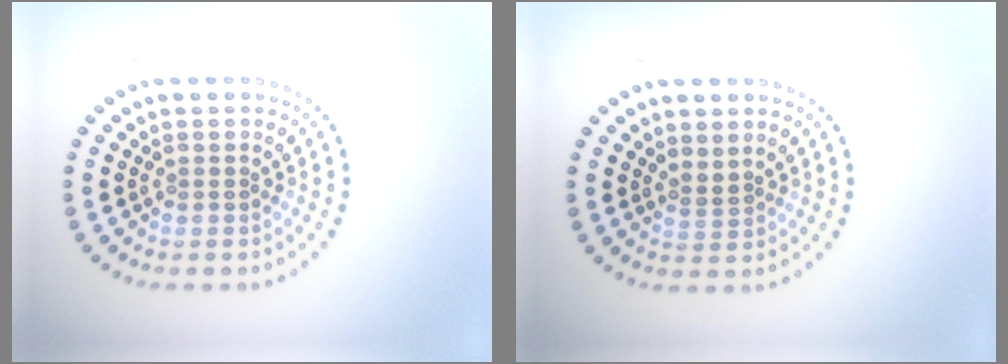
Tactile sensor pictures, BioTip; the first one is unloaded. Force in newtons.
{"total": 0.9, "press": 0.3, "slide": 0.8}